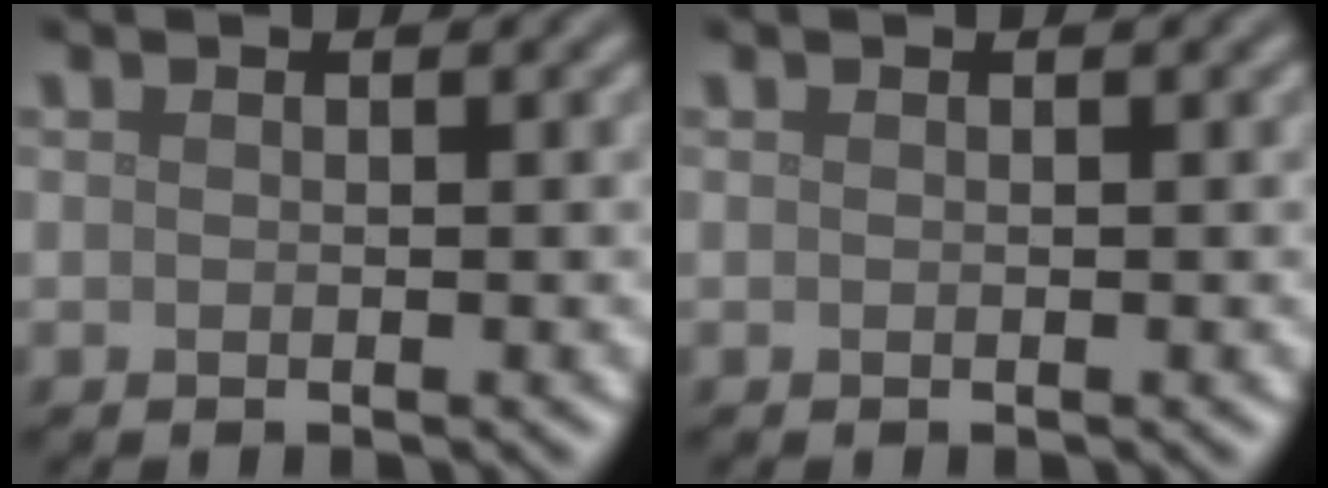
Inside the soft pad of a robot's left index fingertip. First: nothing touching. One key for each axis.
{"total": 0.0}